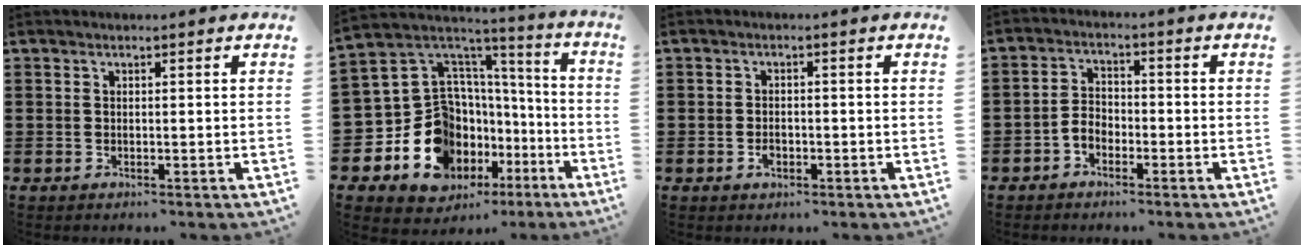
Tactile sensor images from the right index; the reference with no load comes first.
{"total": 13.8, "force": [-5.2, 11.2, 6.2], "torque": [-0.176, -0.024, -0.092]}
{"total": 1.7, "force": [-0.8, 1.0, 1.0], "torque": [-0.020, 0.001, -0.015]}
{"total": 2.8, "force": [-1.8, 1.8, 1.2], "torque": [-0.035, 0.003, -0.040]}